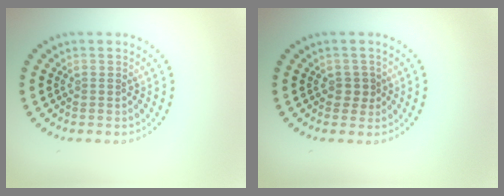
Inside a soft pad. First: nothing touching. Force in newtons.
{"total": 1.3, "press": 1.1, "slide": 0.6}